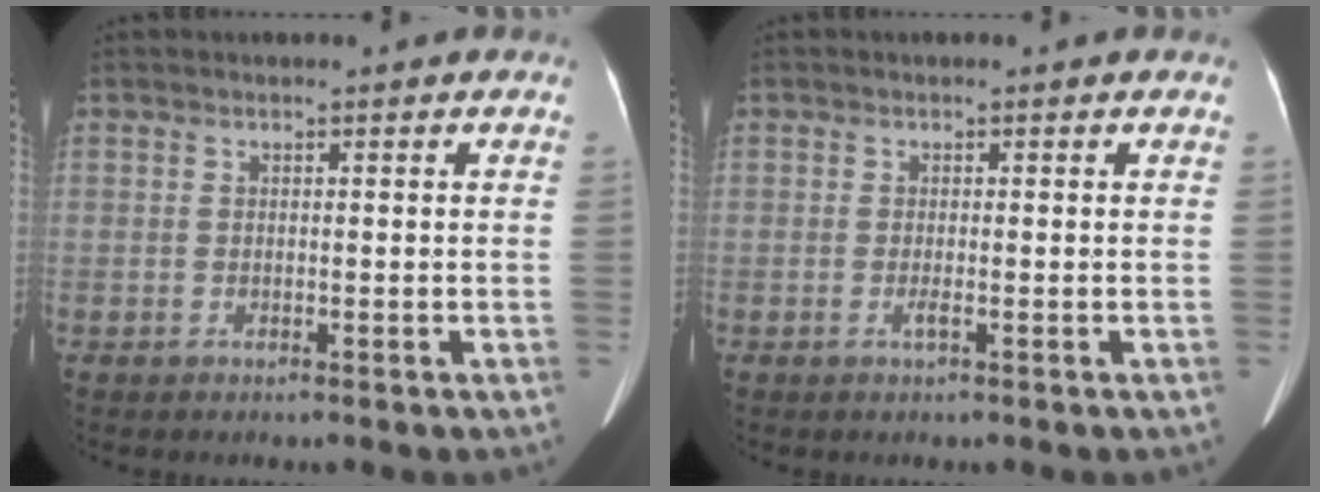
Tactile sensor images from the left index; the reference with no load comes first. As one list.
[{"total": 0.6, "force": [-0.1, -0.2, 0.5], "torque": [-0.011, -0.001, -0.002]}]